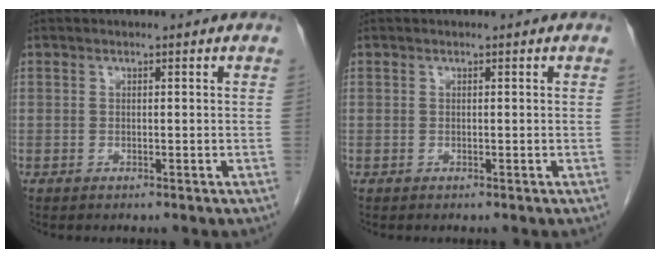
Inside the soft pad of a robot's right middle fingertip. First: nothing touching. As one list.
[{"total": 0.0}]